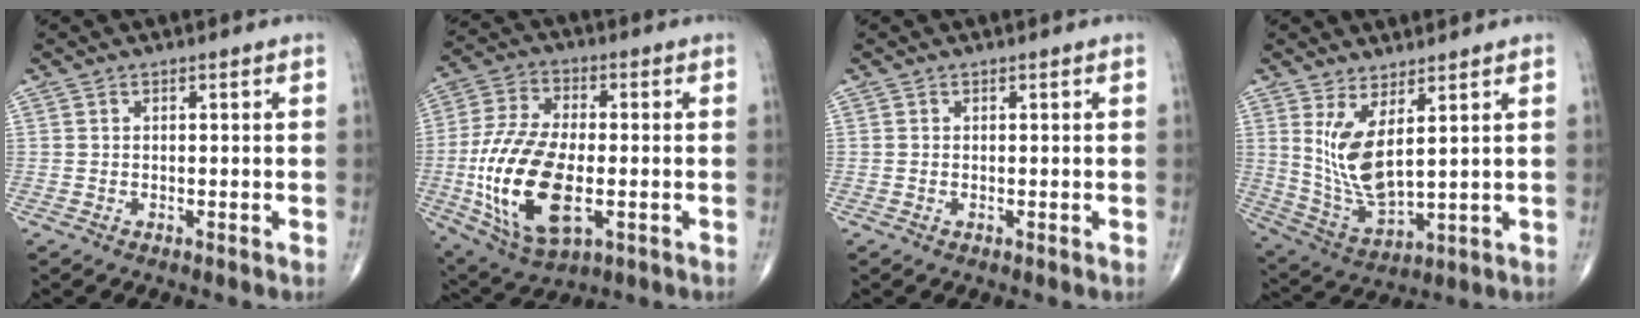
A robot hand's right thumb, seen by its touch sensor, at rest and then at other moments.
{"total": 19.4, "force": [-3.5, 9.6, 16.5], "torque": [-0.337, -0.001, -0.052]}
{"total": 0.0}
{"total": 10.0, "force": [3.4, 3.5, 8.7], "torque": [-0.178, -0.041, 0.083]}